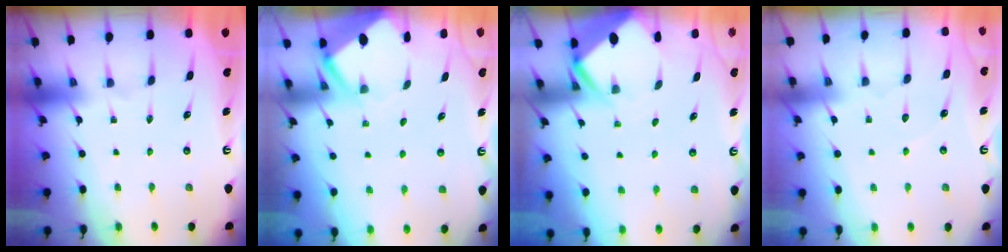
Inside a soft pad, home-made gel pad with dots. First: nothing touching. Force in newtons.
{"total": 3.8, "press": 3.8, "slide": 0.3}
{"total": 3.8, "press": 3.8, "slide": 0.3}
{"total": 2.7, "press": 2.7, "slide": 0.3}